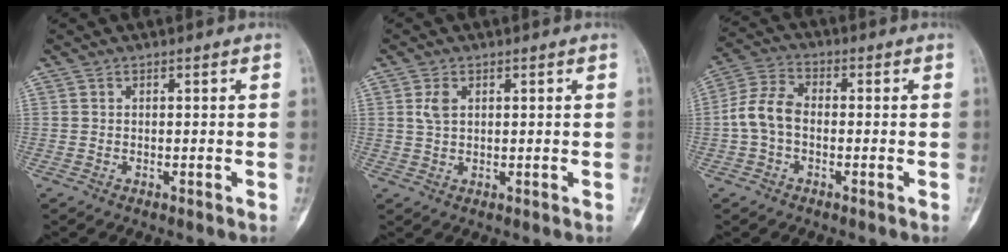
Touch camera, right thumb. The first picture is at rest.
{"total": 2.6, "force": [0.9, 1.6, 1.9], "torque": [-0.035, 0.002, 0.019]}
{"total": 7.4, "force": [-1.1, 4.9, 5.4], "torque": [-0.107, 0.022, -0.032]}